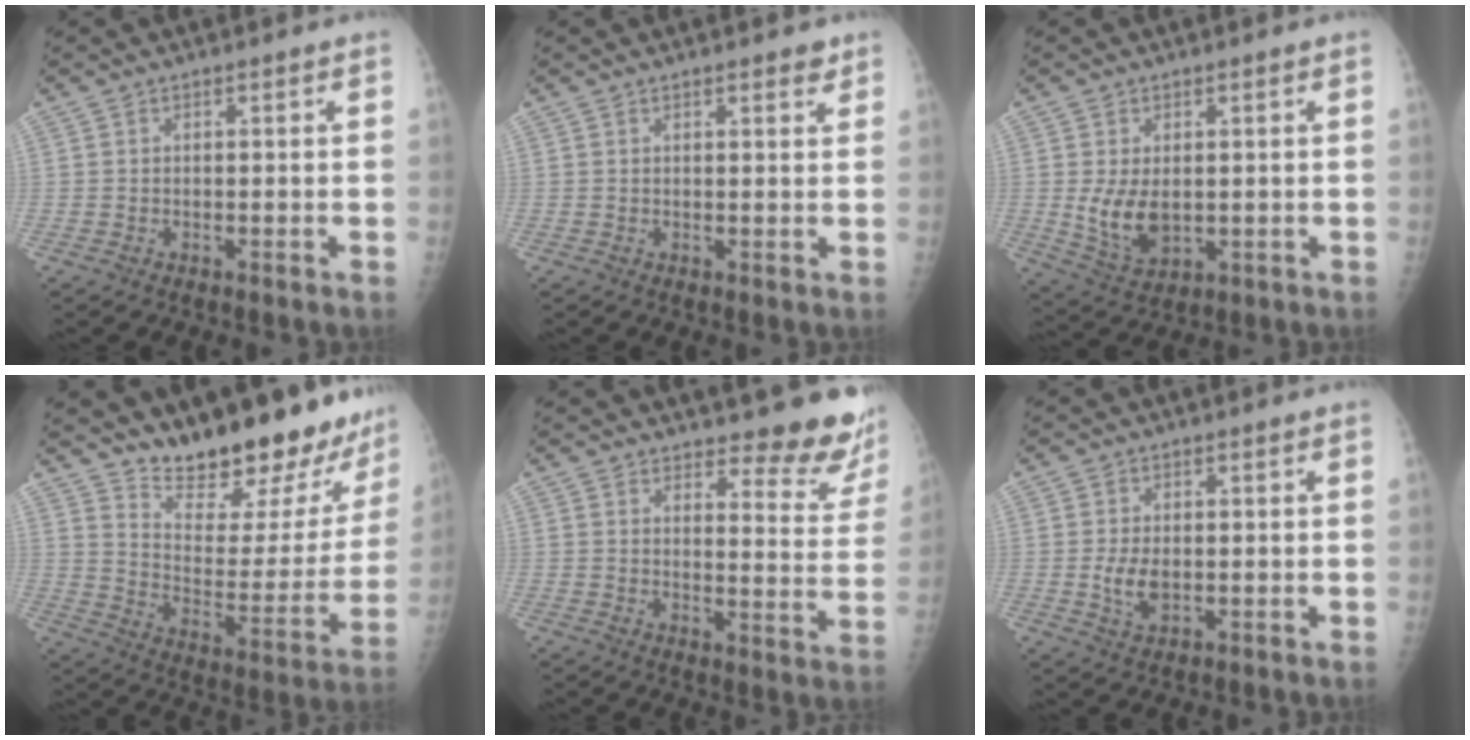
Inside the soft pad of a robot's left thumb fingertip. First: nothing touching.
{"total": 2.6, "force": [1.9, 0.8, 1.6], "torque": [-0.012, -0.008, 0.022]}
{"total": 7.2, "force": [0.2, 4.5, 5.6], "torque": [-0.089, -0.019, 0.018]}
{"total": 24.1, "force": [21.2, 6.2, 9.7], "torque": [-0.108, -0.158, 0.301]}
{"total": 13.3, "force": [11.8, 3.5, 5.0], "torque": [-0.020, -0.099, 0.131]}
{"total": 4.3, "force": [-0.4, 2.5, 3.4], "torque": [-0.065, -0.006, -0.002]}